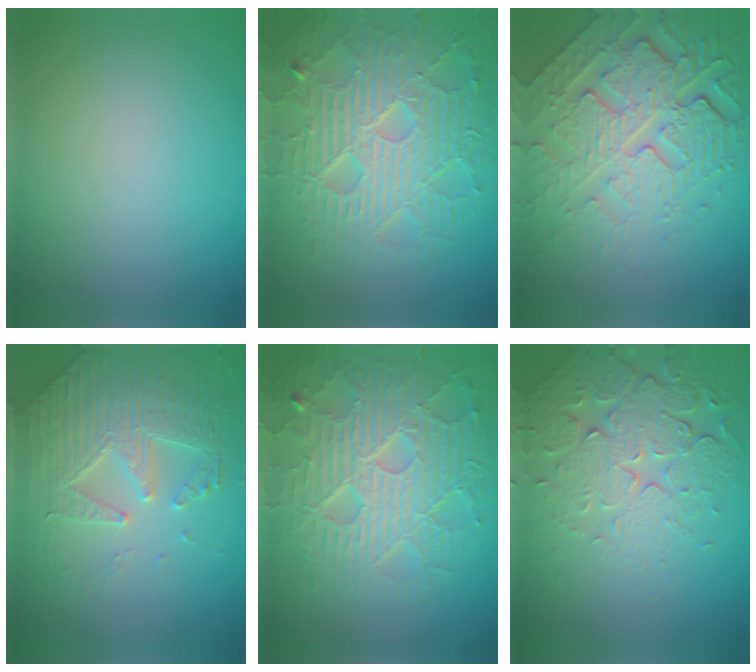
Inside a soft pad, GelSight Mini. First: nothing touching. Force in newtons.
{"total": 9.9, "press": 6.6, "slide": 7.4}
{"total": 8.5, "press": 5.9, "slide": 6.2}
{"total": 4.9, "press": 4.7, "slide": 1.5}
{"total": 9.0, "press": 6.3, "slide": 6.5}
{"total": 6.8, "press": 5.1, "slide": 4.5}